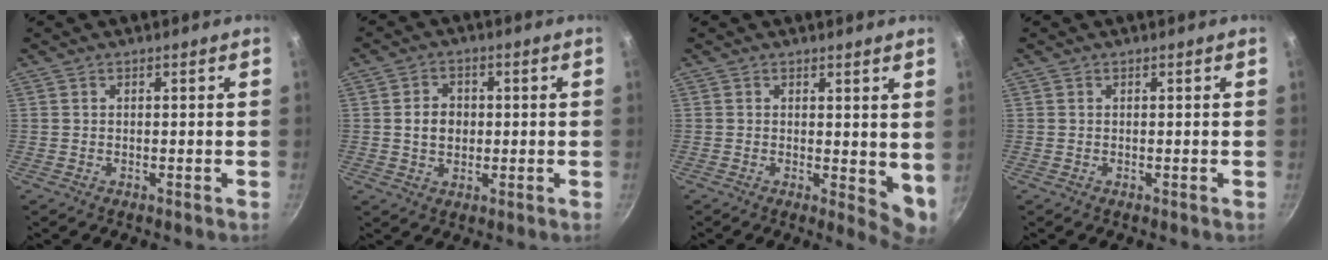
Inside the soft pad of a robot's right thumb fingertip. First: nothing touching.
{"total": 5.2, "force": [0.2, 4.2, 3.1], "torque": [-0.033, 0.006, 0.001]}
{"total": 5.4, "force": [1.1, 2.7, 4.6], "torque": [-0.055, -0.017, 0.015]}
{"total": 0.0}